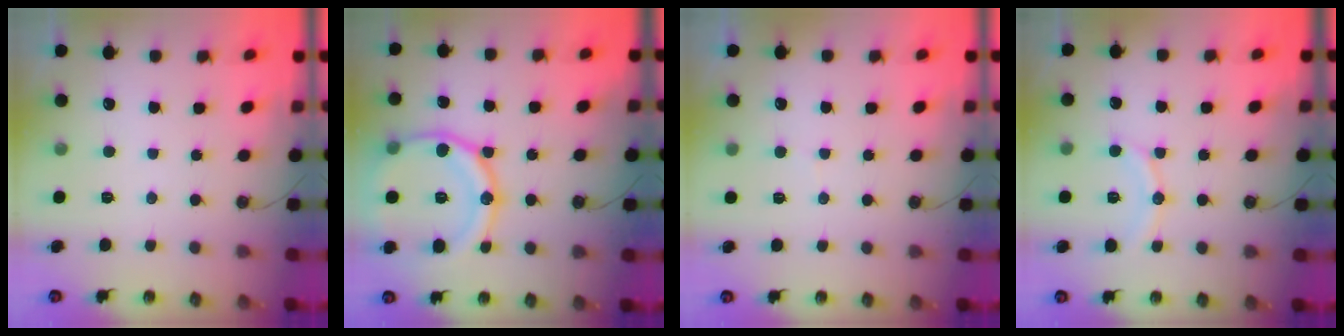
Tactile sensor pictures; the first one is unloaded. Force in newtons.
{"total": 19.4, "press": 19.3, "slide": 2.2}
{"total": 4.8, "press": 4.8, "slide": 0.4}
{"total": 9.8, "press": 9.7, "slide": 1.0}